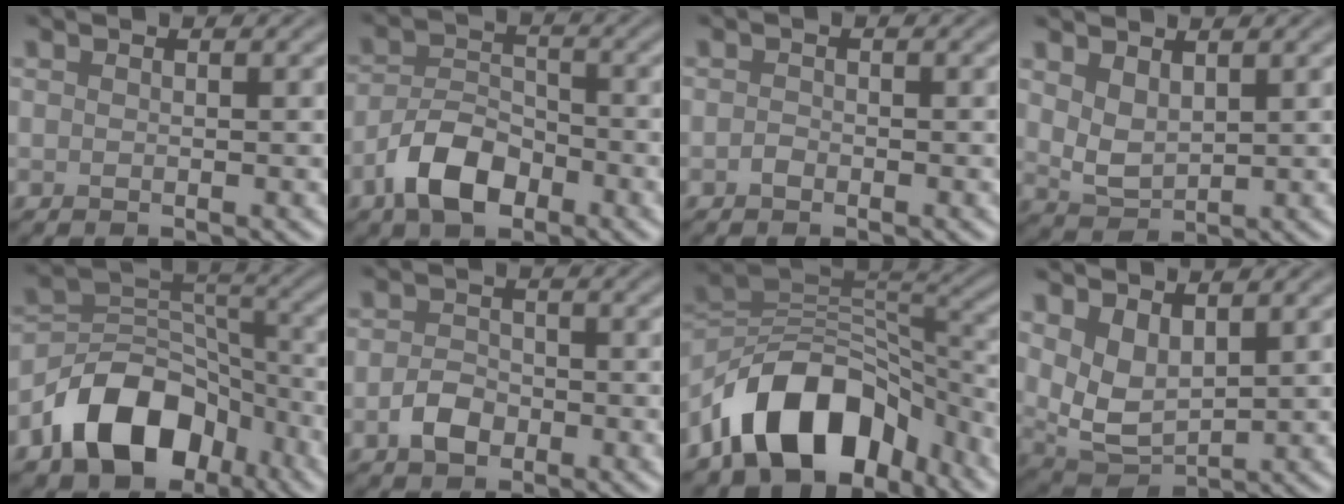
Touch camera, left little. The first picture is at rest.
{"total": 5.3, "force": [-3.1, 2.9, 3.3], "torque": [-0.055, 0.003, -0.063]}
{"total": 0.6, "force": [-0.4, 0.4, 0.3], "torque": [-0.006, -0.001, -0.009]}
{"total": 2.6, "force": [1.4, 1.4, 1.8], "torque": [-0.042, -0.006, 0.034]}
{"total": 10.0, "force": [-5.6, 6.4, 5.2], "torque": [-0.079, 0.002, -0.109]}
{"total": 2.6, "force": [-1.2, 1.8, 1.5], "torque": [-0.027, 0.003, -0.027]}
{"total": 11.4, "force": [-6.8, 6.7, 6.1], "torque": [-0.081, 0.007, -0.127]}
{"total": 4.4, "force": [1.7, 2.5, 3.2], "torque": [-0.080, -0.014, 0.043]}